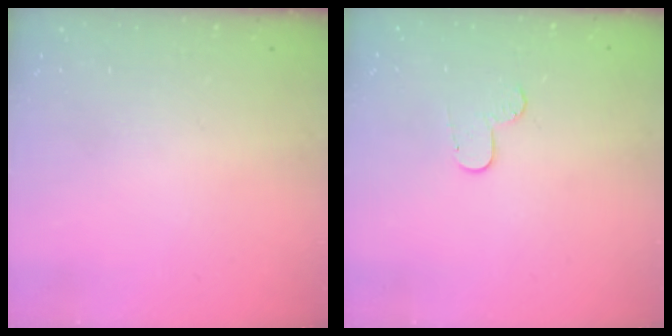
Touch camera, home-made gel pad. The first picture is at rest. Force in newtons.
{"total": 5.7, "press": 5.7, "slide": 0.5}